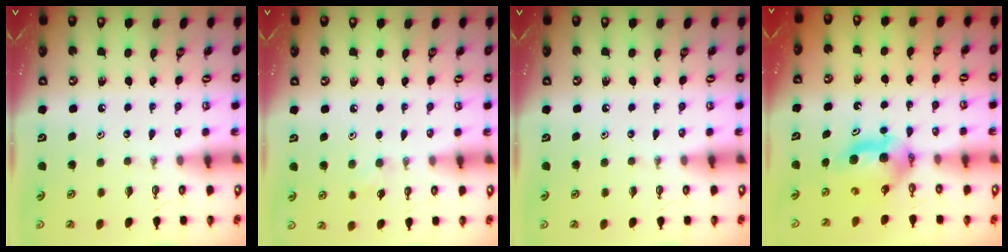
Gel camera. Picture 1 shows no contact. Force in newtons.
{"total": 6.6, "press": 6.2, "slide": 2.2}
{"total": 0.0}
{"total": 6.4, "press": 4.9, "slide": 4.1}